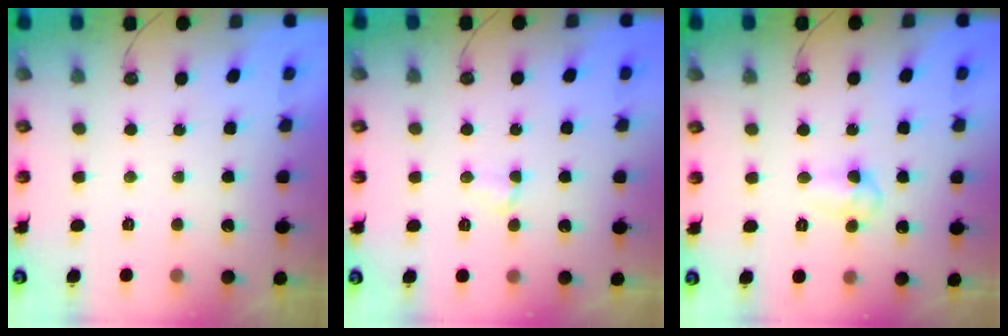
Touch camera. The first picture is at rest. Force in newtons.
{"total": 2.5, "press": 2.4, "slide": 0.7}
{"total": 5.3, "press": 5.2, "slide": 1.0}